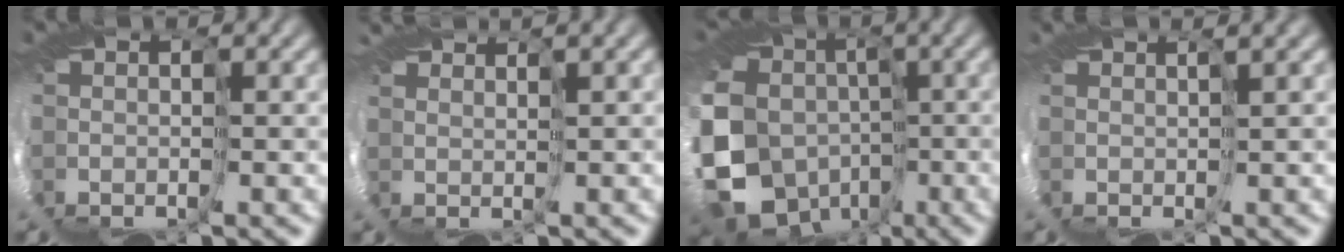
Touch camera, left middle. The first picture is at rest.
{"total": 3.1, "force": [2.5, -1.2, -1.4], "torque": [0.027, -0.011, 0.050]}
{"total": 12.3, "force": [-3.7, 11.4, 2.9], "torque": [-0.125, -0.049, -0.076]}
{"total": 3.8, "force": [0.8, -3.0, -2.2], "torque": [0.027, 0.001, 0.023]}